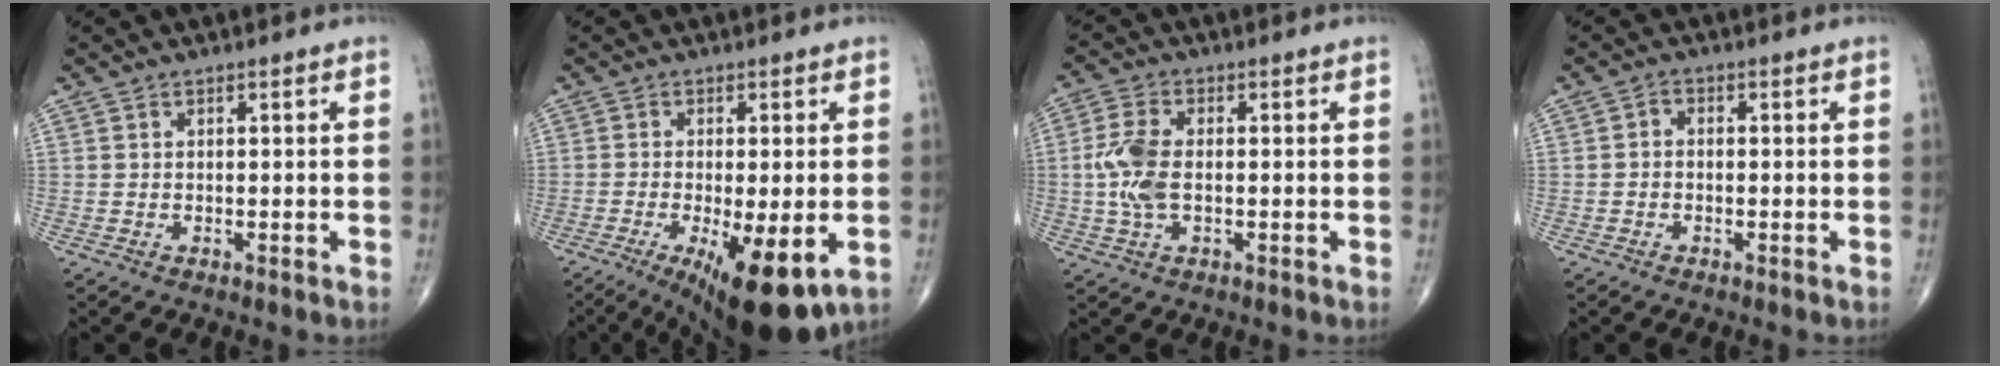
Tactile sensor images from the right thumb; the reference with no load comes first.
{"total": 13.8, "force": [-5.0, 4.3, 12.1], "torque": [-0.170, -0.017, -0.064]}
{"total": 7.3, "force": [-0.3, 3.8, 6.2], "torque": [-0.148, 0.008, -0.010]}
{"total": 1.4, "force": [-0.3, 1.0, 0.8], "torque": [-0.010, 0.006, -0.011]}